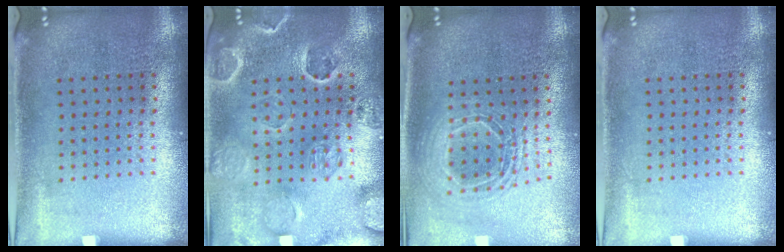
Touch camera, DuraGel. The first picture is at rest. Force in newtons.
{"total": 2.8, "press": 2.7, "slide": 0.6}
{"total": 1.7, "press": 1.5, "slide": 0.9}
{"total": 0.0}